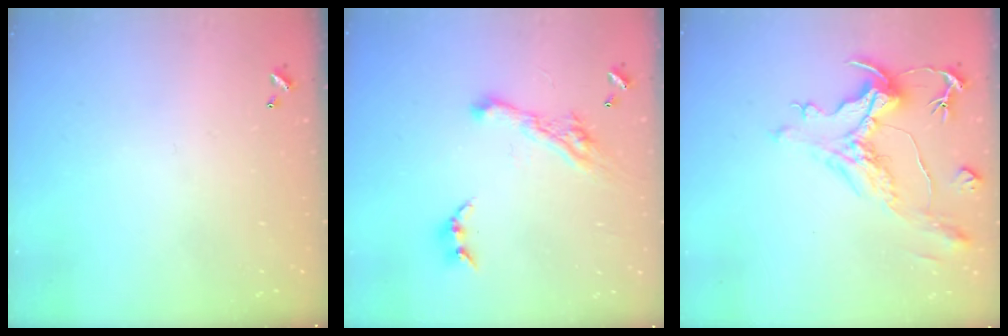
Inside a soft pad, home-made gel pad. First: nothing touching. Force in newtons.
{"total": 8.8, "press": 8.7, "slide": 1.4}
{"total": 1.9, "press": 0.9, "slide": 1.6}